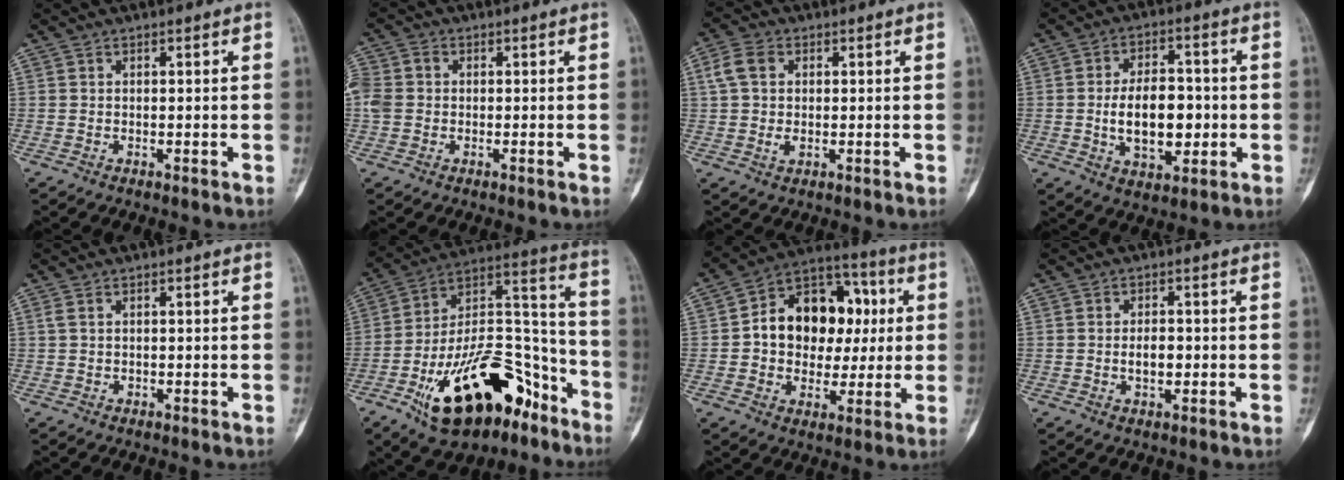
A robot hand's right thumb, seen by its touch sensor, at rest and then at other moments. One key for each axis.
{"total": 7.1, "fx": 0.2, "fy": 5.9, "fz": 3.9, "tx": -0.103, "ty": 0.018, "tz": 0.003}
{"total": 6.4, "fx": 1.1, "fy": 4.5, "fz": 4.3, "tx": -0.085, "ty": 0.006, "tz": 0.021}
{"total": 12.6, "fx": -1.2, "fy": 7.4, "fz": 10.1, "tx": -0.136, "ty": 0.011, "tz": -0.013}
{"total": 1.1, "fx": 0.3, "fy": 0.8, "fz": 0.8, "tx": -0.028, "ty": 0.004, "tz": 0.007}
{"total": 27.8, "fx": -14.9, "fy": 13.4, "fz": 19.2, "tx": -0.301, "ty": 0.089, "tz": -0.239}
{"total": 18.0, "fx": 1.8, "fy": 13.3, "fz": 12.0, "tx": -0.129, "ty": 0.029, "tz": 0.023}
{"total": 3.7, "fx": -0.4, "fy": 2.1, "fz": 3.0, "tx": -0.044, "ty": 0.002, "tz": -0.005}